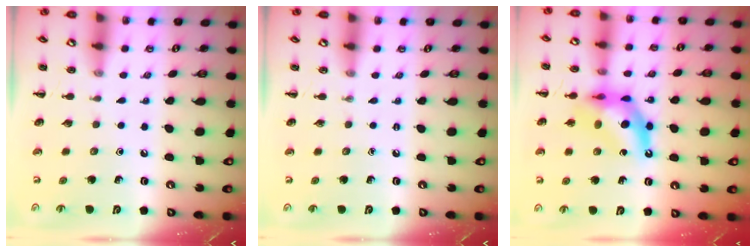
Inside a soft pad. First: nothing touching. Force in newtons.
{"total": 0.0}
{"total": 11.0, "press": 10.5, "slide": 3.3}